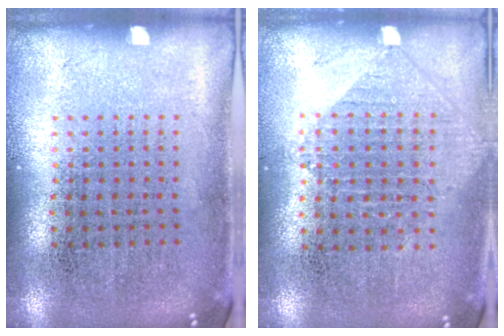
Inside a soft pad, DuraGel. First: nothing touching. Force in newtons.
{"total": 1.0, "press": 0.9, "slide": 0.4}